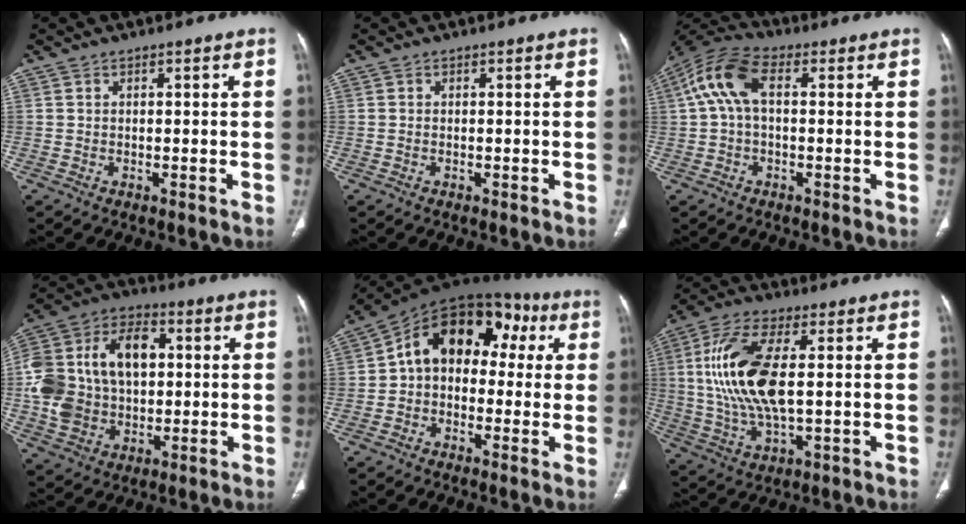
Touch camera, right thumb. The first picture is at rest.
{"total": 0.0}
{"total": 9.9, "force": [1.4, 5.5, 8.1], "torque": [-0.174, 0.034, 0.019]}
{"total": 20.5, "force": [1.8, 14.1, 14.8], "torque": [-0.274, 0.024, 0.035]}
{"total": 16.6, "force": [2.8, 11.2, 12.0], "torque": [-0.130, 0.056, 0.028]}
{"total": 16.4, "force": [2.0, 6.8, 14.8], "torque": [-0.316, 0.001, 0.041]}